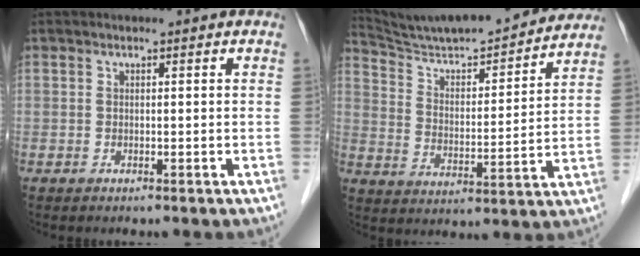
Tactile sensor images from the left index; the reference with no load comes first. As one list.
[{"total": 20.9, "force": [19.5, 1.3, 7.4], "torque": [-0.126, -0.009, 0.291]}]